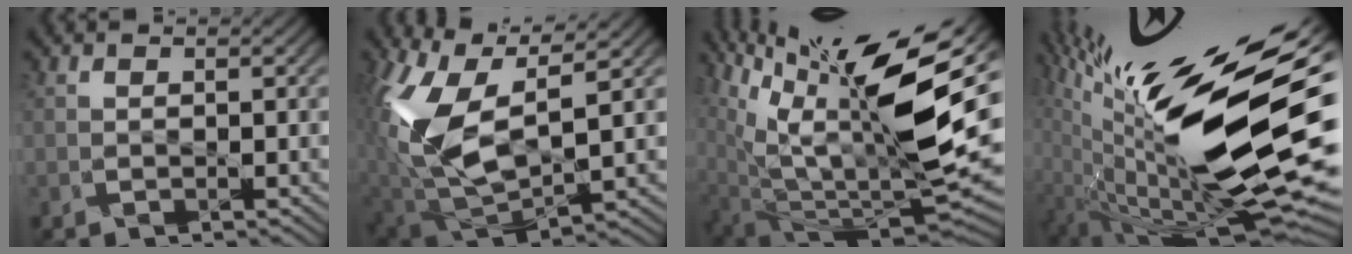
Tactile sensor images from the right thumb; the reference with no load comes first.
{"total": 13.9, "force": [3.8, 6.9, 11.5], "torque": [-0.267, -0.012, 0.087]}
{"total": 18.0, "force": [9.8, 4.5, 14.4], "torque": [-0.256, 0.012, 0.170]}
{"total": 20.1, "force": [4.9, 6.1, 18.5], "torque": [-0.314, 0.003, 0.091]}